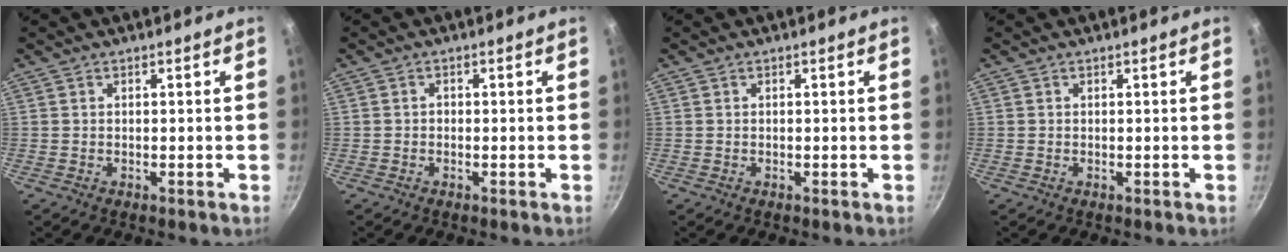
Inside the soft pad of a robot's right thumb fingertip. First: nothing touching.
{"total": 0.7, "force": [-0.2, 0.6, 0.4], "torque": [-0.001, 0.003, -0.008]}
{"total": 0.0}
{"total": 0.0}